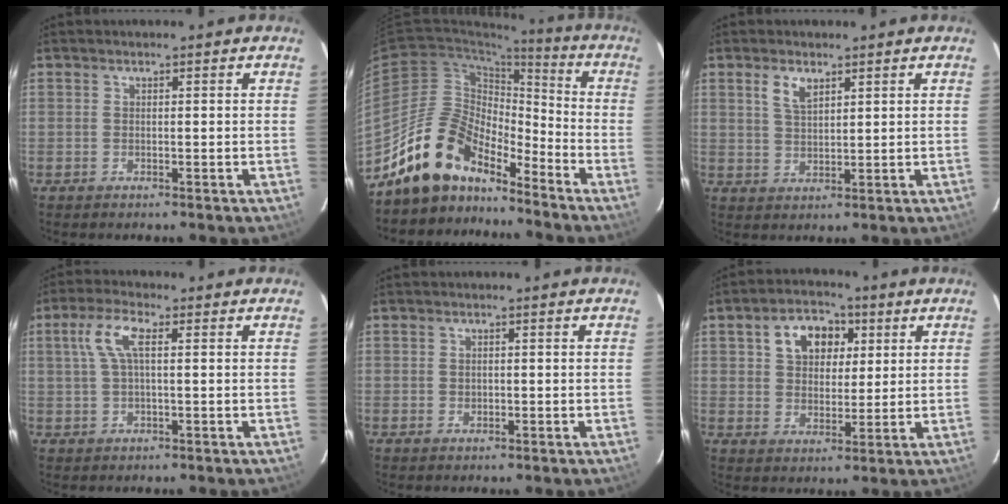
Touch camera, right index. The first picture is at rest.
{"total": 15.0, "force": [-12.6, 6.2, 5.2], "torque": [-0.108, 0.027, -0.225]}
{"total": 4.0, "force": [2.3, 1.9, 2.7], "torque": [-0.052, 0.003, 0.045]}
{"total": 6.0, "force": [1.4, 1.8, 5.5], "torque": [-0.111, 0.012, 0.029]}
{"total": 0.7, "force": [0.0, 0.7, 0.2], "torque": [0.000, 0.001, 0.001]}
{"total": 9.3, "force": [3.5, 6.7, 5.6], "torque": [-0.102, 0.029, 0.061]}